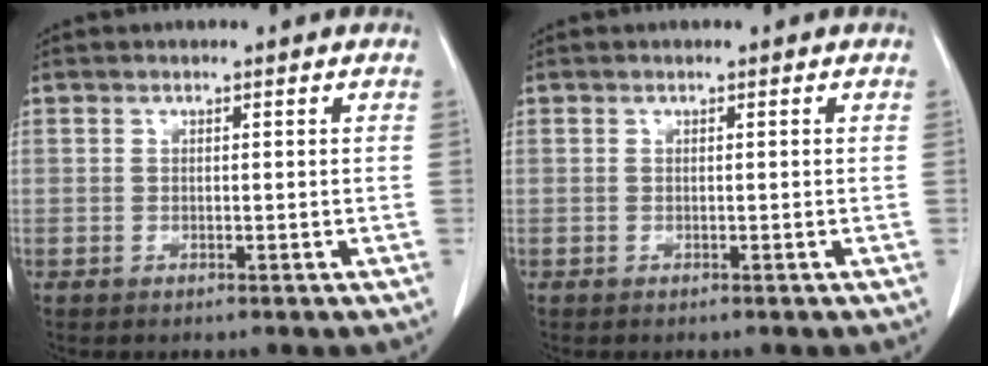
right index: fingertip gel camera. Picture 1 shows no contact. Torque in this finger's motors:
{"motor_torque": [-0.43, 0.43, -0.33, -0.08]}